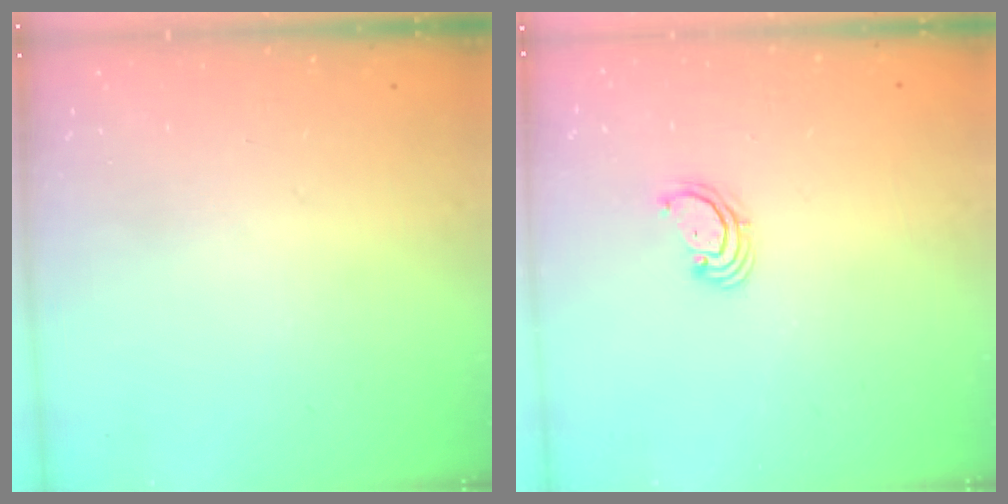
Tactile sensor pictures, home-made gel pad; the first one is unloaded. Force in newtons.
{"total": 2.6, "press": 2.6, "slide": 0.3}